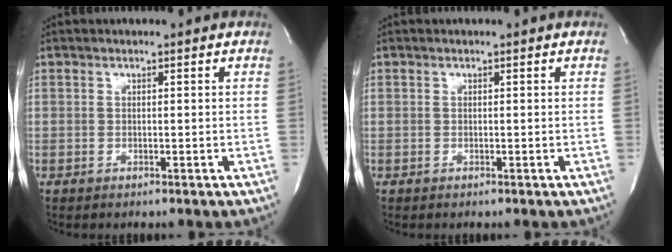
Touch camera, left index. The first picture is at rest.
{"total": 0.0}